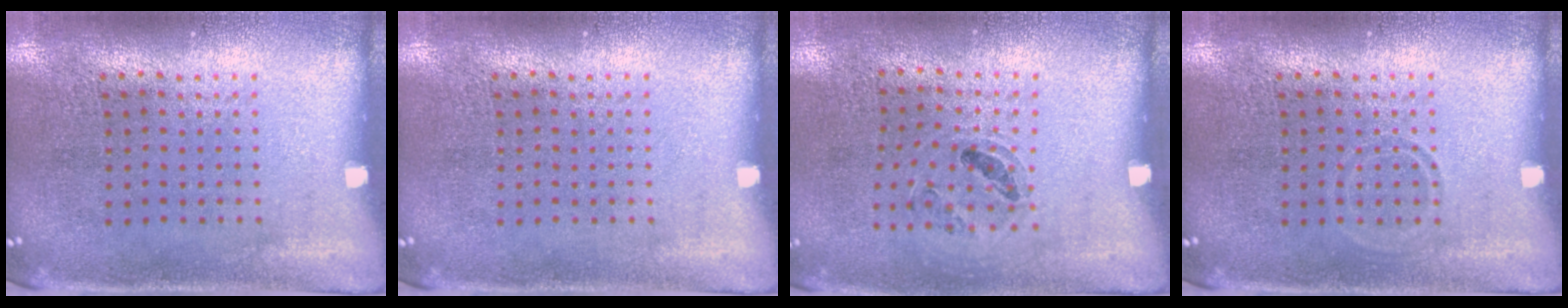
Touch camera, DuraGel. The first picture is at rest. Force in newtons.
{"total": 0.0}
{"total": 0.9, "press": 0.8, "slide": 0.3}
{"total": 0.8, "press": 0.8, "slide": 0.3}